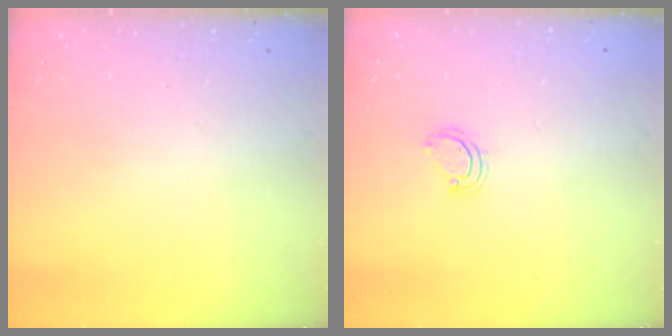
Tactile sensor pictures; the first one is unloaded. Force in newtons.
{"total": 3.9, "press": 3.9, "slide": 0.3}